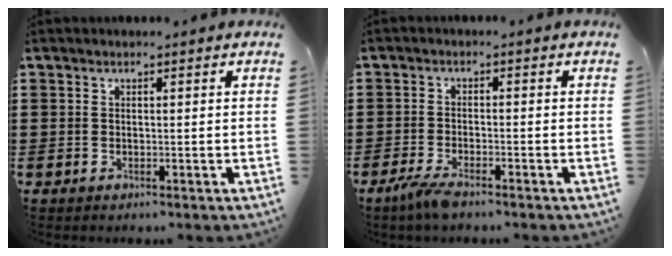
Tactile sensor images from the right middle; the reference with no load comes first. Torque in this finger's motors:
{"motor_torque": [2.14, 0.00, 0.20, 0.10]}